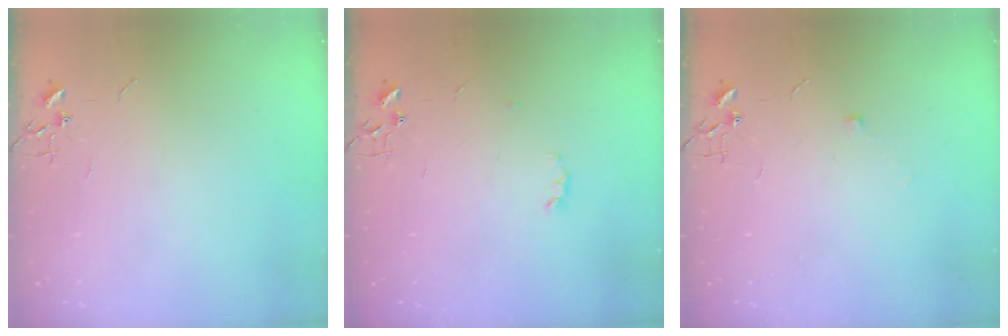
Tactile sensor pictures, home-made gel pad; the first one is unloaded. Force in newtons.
{"total": 3.1, "press": 3.1, "slide": 0.5}
{"total": 4.1, "press": 3.9, "slide": 1.1}